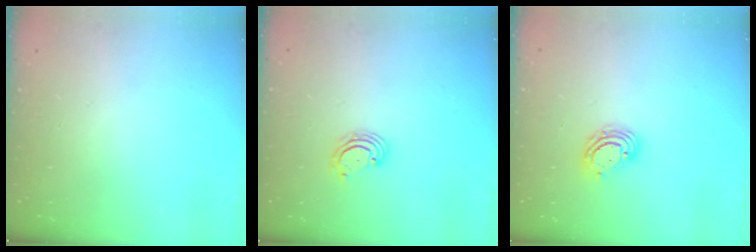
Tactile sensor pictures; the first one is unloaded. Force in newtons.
{"total": 3.3, "press": 3.3, "slide": 0.5}
{"total": 6.2, "press": 6.1, "slide": 1.0}